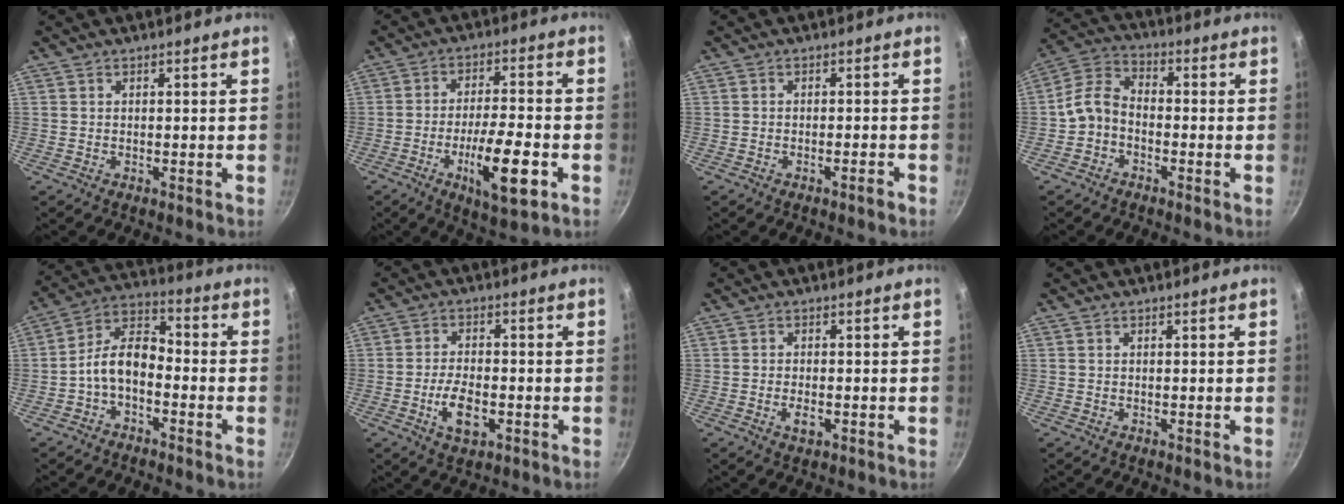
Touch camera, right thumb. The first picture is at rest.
{"total": 13.0, "force": [-4.7, 3.6, 11.6], "torque": [-0.191, 0.017, -0.074]}
{"total": 1.6, "force": [-1.2, 0.0, 1.1], "torque": [-0.022, 0.013, -0.017]}
{"total": 6.7, "force": [-2.3, 4.8, 4.1], "torque": [-0.076, 0.040, -0.061]}
{"total": 8.9, "force": [-3.2, 5.2, 6.4], "torque": [-0.108, 0.053, -0.073]}
{"total": 7.1, "force": [-2.2, 3.5, 5.7], "torque": [-0.099, 0.012, -0.039]}
{"total": 2.6, "force": [-0.9, 1.2, 2.1], "torque": [-0.041, 0.002, -0.017]}
{"total": 0.0}